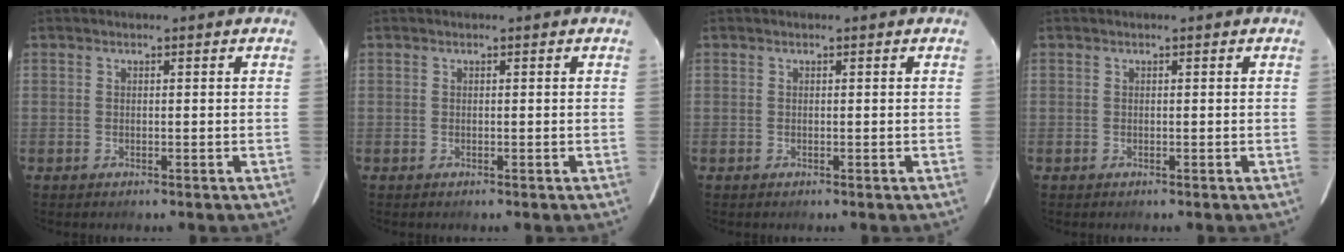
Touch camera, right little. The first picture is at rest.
{"total": 0.0}
{"total": 0.0}
{"total": 0.0}